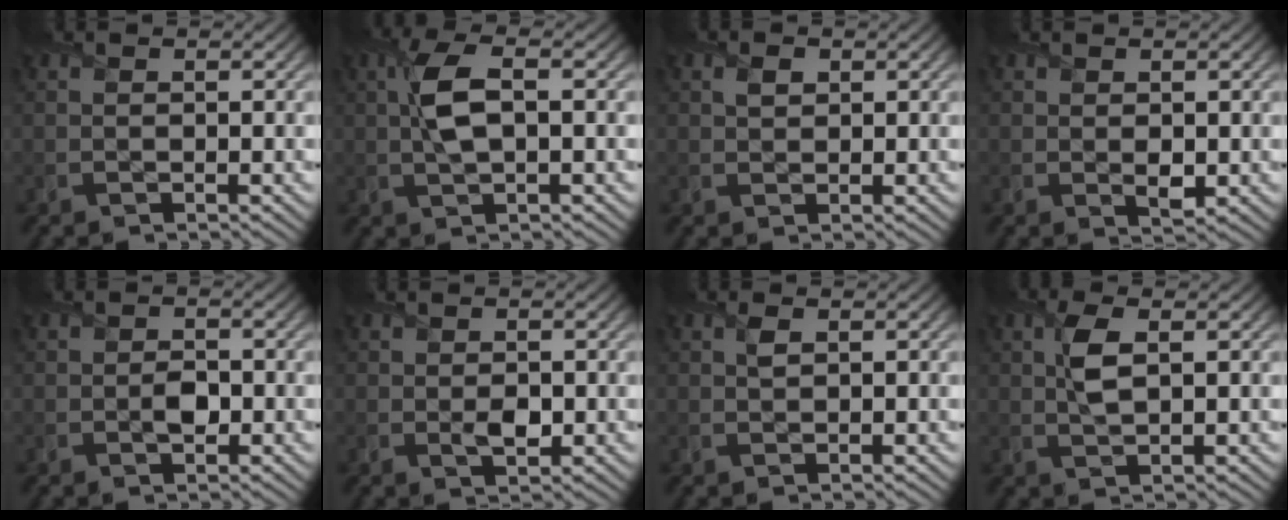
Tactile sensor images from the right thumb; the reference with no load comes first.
{"total": 5.4, "force": [0.6, 2.1, 4.9], "torque": [-0.113, 0.008, 0.011]}
{"total": 1.4, "force": [0.6, 1.0, 0.7], "torque": [-0.011, -0.002, 0.012]}
{"total": 1.2, "force": [0.2, 0.7, 0.9], "torque": [-0.013, -0.008, 0.008]}
{"total": 1.8, "force": [-0.6, 1.2, 1.2], "torque": [-0.019, -0.004, -0.010]}
{"total": 1.9, "force": [-0.3, 1.3, 1.4], "torque": [-0.022, -0.008, -0.001]}
{"total": 1.0, "force": [0.5, 0.5, 0.8], "torque": [-0.019, -0.001, 0.011]}
{"total": 3.7, "force": [1.0, 1.5, 3.3], "torque": [-0.075, 0.003, 0.020]}